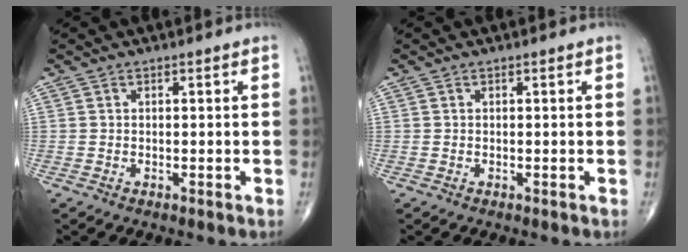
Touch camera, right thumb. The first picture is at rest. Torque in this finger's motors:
{"motor_torque": [-0.12, 0.15, -0.04, -0.04, 0.01]}